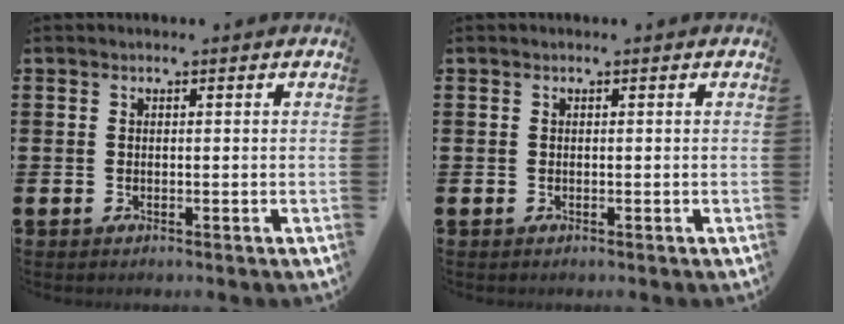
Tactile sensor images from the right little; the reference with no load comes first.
{"total": 0.0}